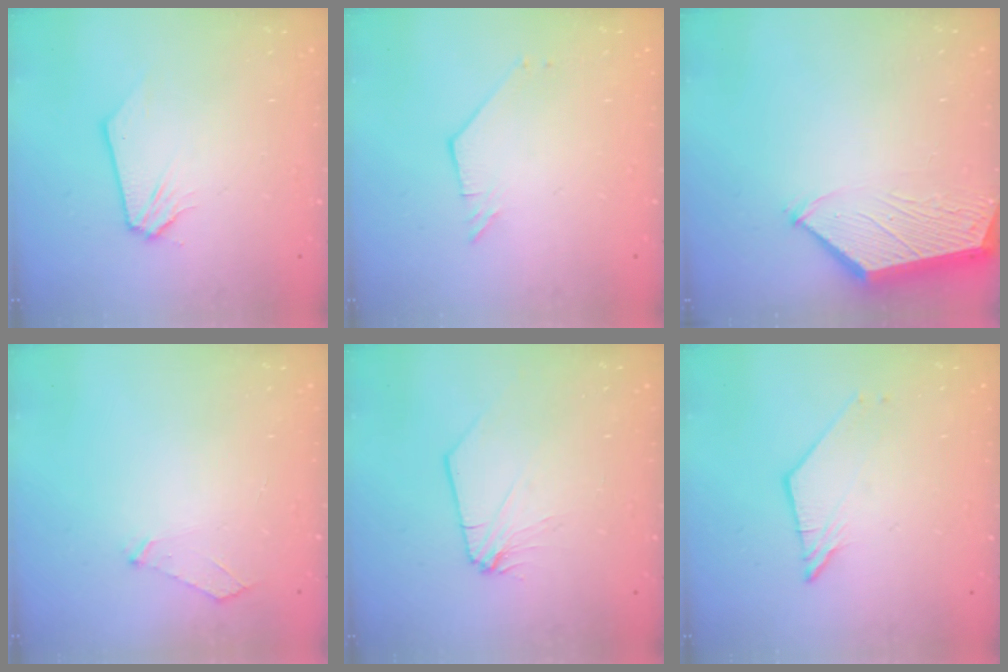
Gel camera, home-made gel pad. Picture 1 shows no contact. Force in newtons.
{"total": 1.8, "press": 1.8, "slide": 0.1}
{"total": 3.2, "press": 3.2, "slide": 0.5}
{"total": 4.4, "press": 4.3, "slide": 0.6}
{"total": 1.6, "press": 1.5, "slide": 0.4}
{"total": 2.7, "press": 2.7, "slide": 0.2}